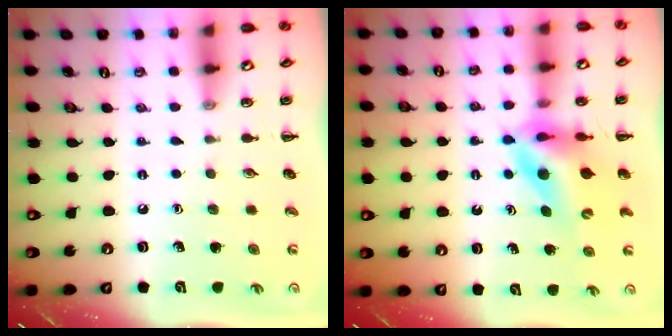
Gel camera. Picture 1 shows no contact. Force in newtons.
{"total": 9.4, "press": 9.0, "slide": 2.8}